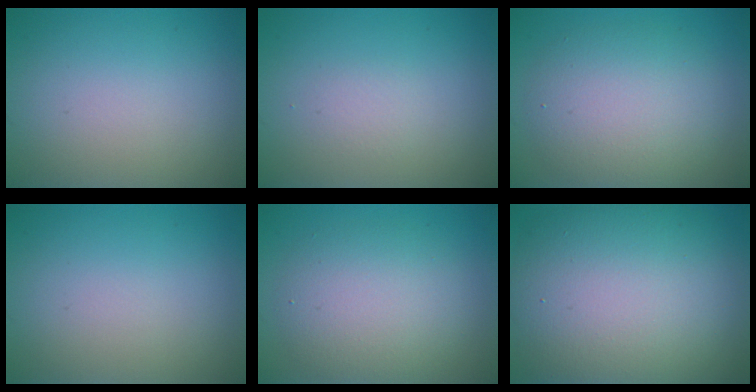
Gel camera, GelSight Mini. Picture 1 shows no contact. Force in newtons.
{"total": 1.0, "press": 1.0, "slide": 0.1}
{"total": 6.0, "press": 6.0, "slide": 0.3}
{"total": 0.0}
{"total": 5.1, "press": 5.1, "slide": 0.3}
{"total": 14.1, "press": 14.1, "slide": 1.4}